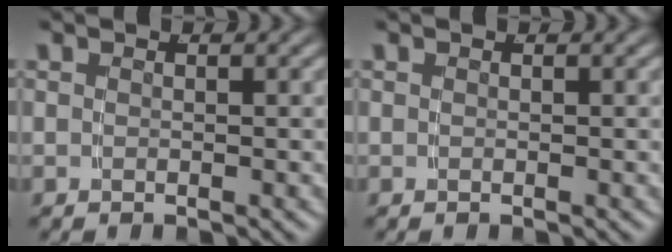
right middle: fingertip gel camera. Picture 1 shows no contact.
{"total": 0.0}